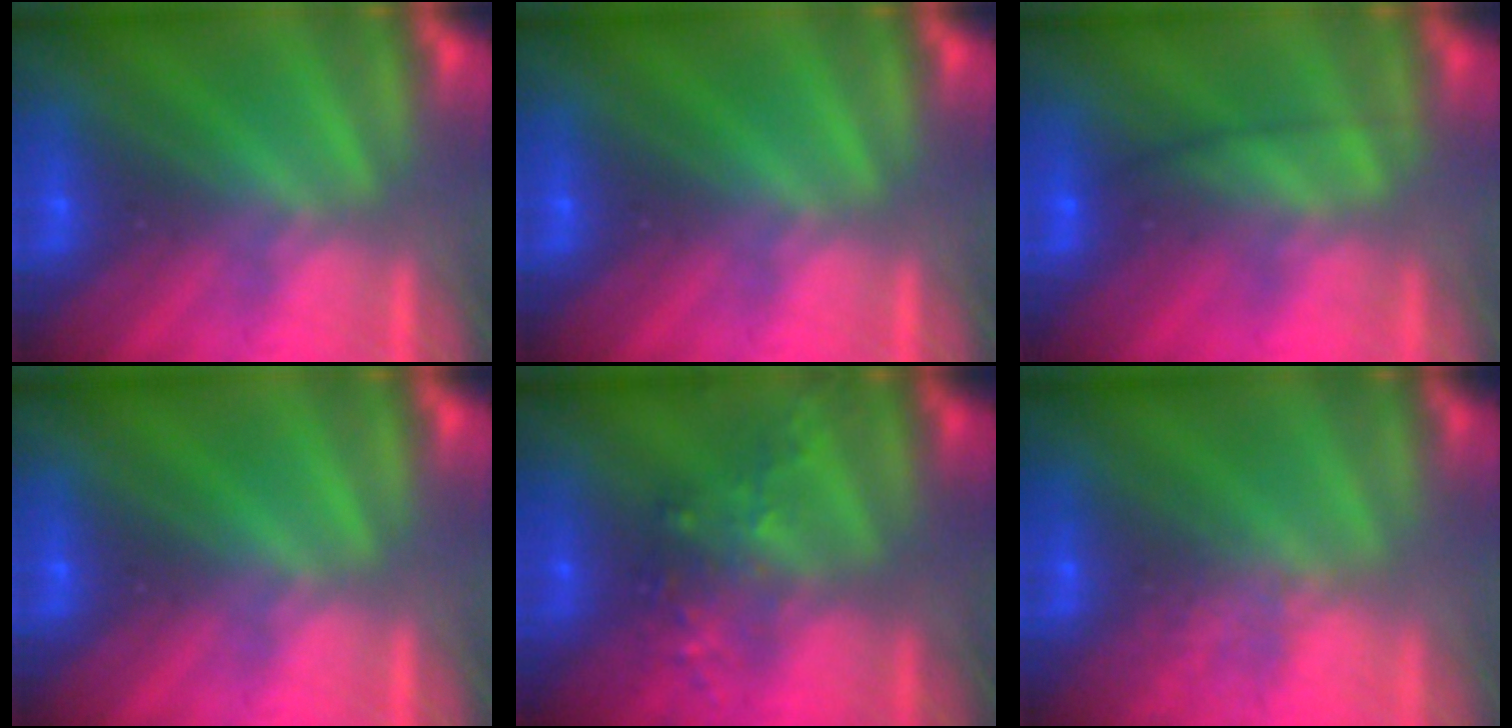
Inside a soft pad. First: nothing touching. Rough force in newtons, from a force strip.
{"total": 0.0}
{"total": 2.4}
{"total": 0.0}
{"total": 2.6}
{"total": 2.4}